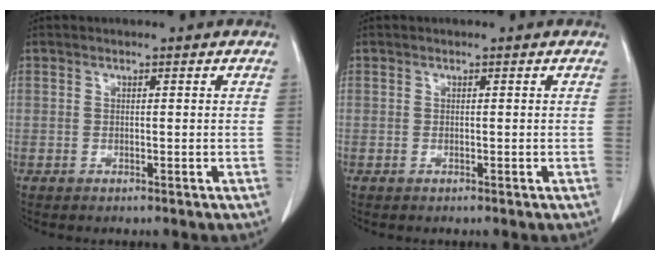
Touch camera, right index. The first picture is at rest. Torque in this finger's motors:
{"motor_torque": [0.04, -0.03, 0.02, 0.02]}